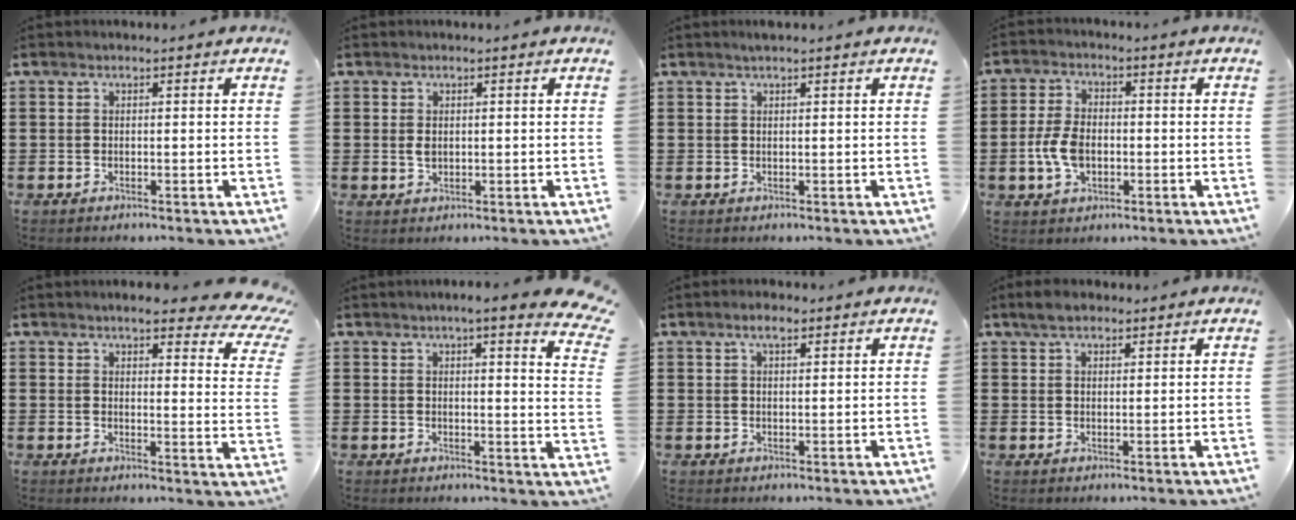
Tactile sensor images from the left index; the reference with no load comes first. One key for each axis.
{"total": 1.4, "fx": 0.3, "fy": 0.9, "fz": 1.1, "tx": -0.024, "ty": 0.005, "tz": 0.005}
{"total": 0.9, "fx": 0.7, "fy": 0.0, "fz": 0.6, "tx": -0.013, "ty": 0.001, "tz": 0.013}
{"total": 6.1, "fx": -1.1, "fy": 3.8, "fz": 4.7, "tx": -0.118, "ty": -0.003, "tz": -0.026}
{"total": 6.0, "fx": 4.8, "fy": 0.8, "fz": 3.5, "tx": -0.069, "ty": -0.021, "tz": 0.080}
{"total": 4.5, "fx": 3.6, "fy": -0.2, "fz": 2.7, "tx": -0.060, "ty": -0.016, "tz": 0.057}
{"total": 2.9, "fx": 1.9, "fy": 0.9, "fz": 2.0, "tx": -0.042, "ty": 0.006, "tz": 0.034}
{"total": 3.3, "fx": 2.6, "fy": 1.4, "fz": 1.4, "tx": -0.034, "ty": 0.009, "tz": 0.048}